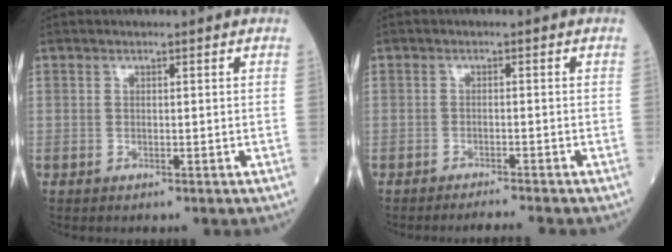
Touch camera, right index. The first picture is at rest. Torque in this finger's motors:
{"motor_torque": [0.19, -0.19, -0.02, 0.00]}